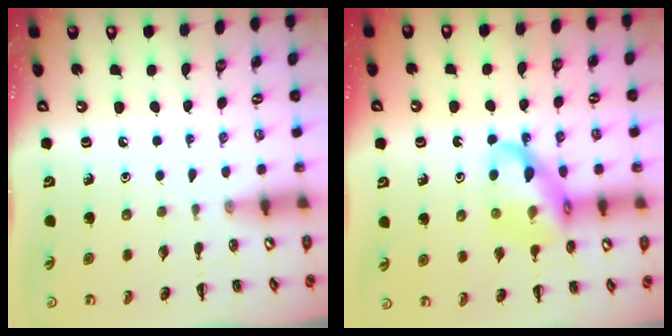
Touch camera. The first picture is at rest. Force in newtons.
{"total": 16.6, "press": 16.3, "slide": 3.1}